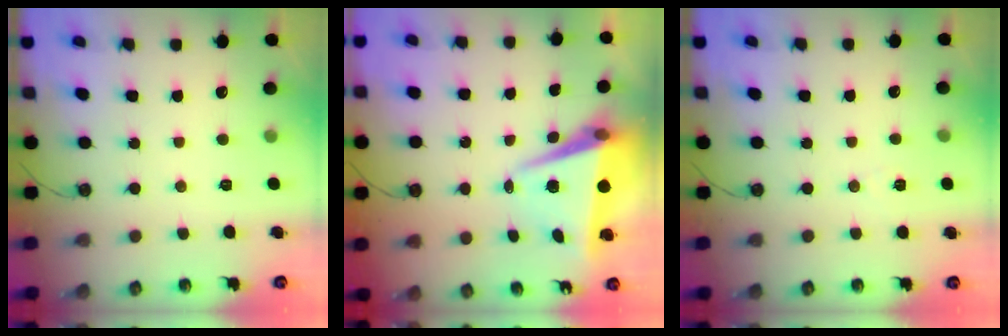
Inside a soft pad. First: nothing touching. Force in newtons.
{"total": 8.3, "press": 8.1, "slide": 2.0}
{"total": 4.5, "press": 3.8, "slide": 2.4}